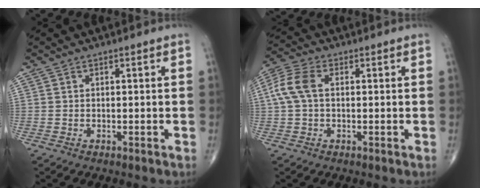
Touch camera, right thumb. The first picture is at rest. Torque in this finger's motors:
{"motor_torque": [-0.10, 0.15, 0.13, -0.12, 0.06]}